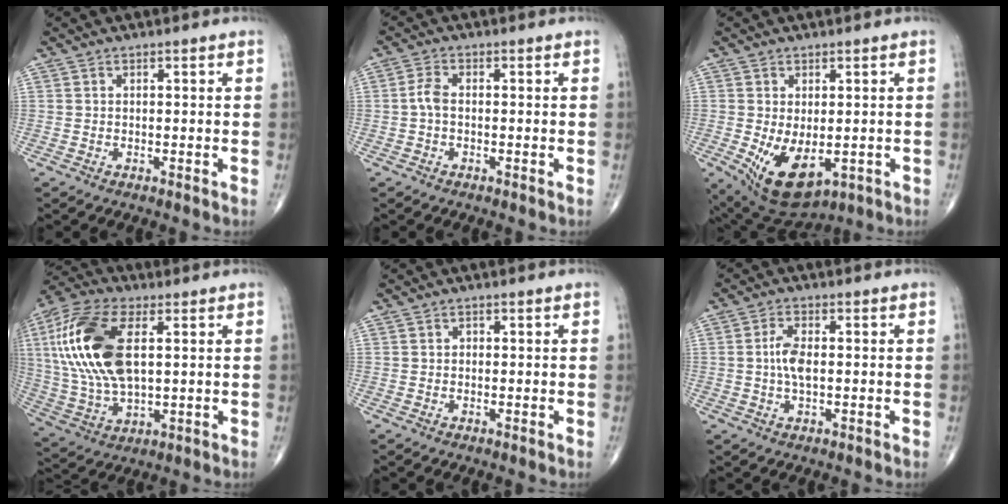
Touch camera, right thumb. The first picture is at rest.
{"total": 2.6, "force": [-0.4, 1.4, 2.2], "torque": [-0.047, 0.006, -0.014]}
{"total": 10.7, "force": [-2.4, 5.9, 8.6], "torque": [-0.137, -0.013, -0.017]}
{"total": 20.5, "force": [4.2, 10.1, 17.3], "torque": [-0.374, -0.002, 0.077]}
{"total": 0.5, "force": [0.0, 0.5, 0.2], "torque": [0.000, 0.002, -0.001]}
{"total": 4.5, "force": [0.0, 2.0, 4.1], "torque": [-0.089, 0.005, -0.002]}